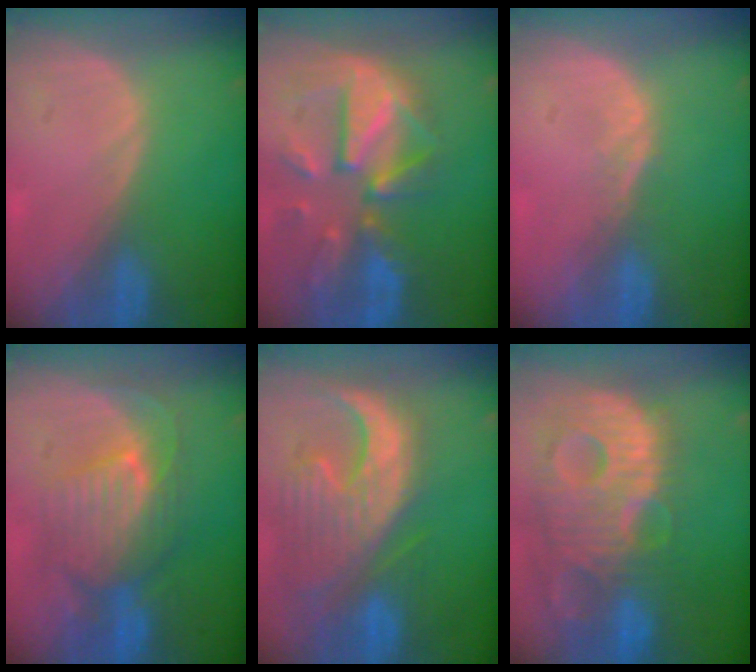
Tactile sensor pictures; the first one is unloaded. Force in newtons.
{"total": 12.1, "press": 10.5, "slide": 6.0}
{"total": 1.5, "press": 1.2, "slide": 0.9}
{"total": 9.1, "press": 8.7, "slide": 2.6}
{"total": 13.3, "press": 11.3, "slide": 7.0}
{"total": 13.8, "press": 11.9, "slide": 7.1}